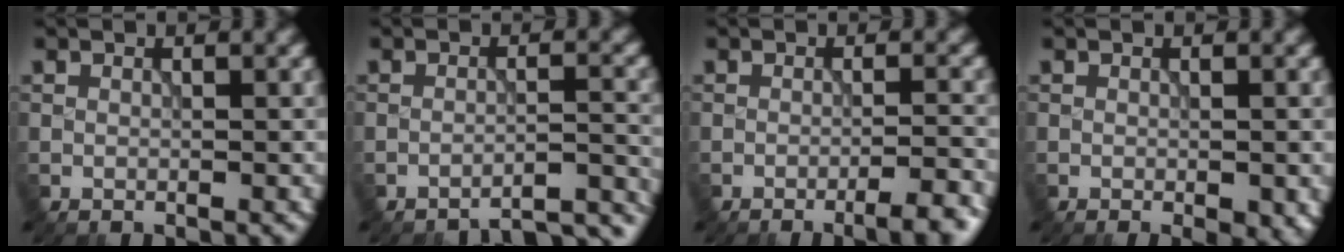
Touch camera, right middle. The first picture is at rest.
{"total": 6.4, "force": [-6.1, 0.9, 1.5], "torque": [-0.009, 0.009, -0.074]}
{"total": 4.9, "force": [-3.3, 1.2, 3.4], "torque": [-0.040, 0.009, -0.042]}
{"total": 2.5, "force": [-1.1, 0.8, 2.0], "torque": [-0.026, -0.007, -0.010]}